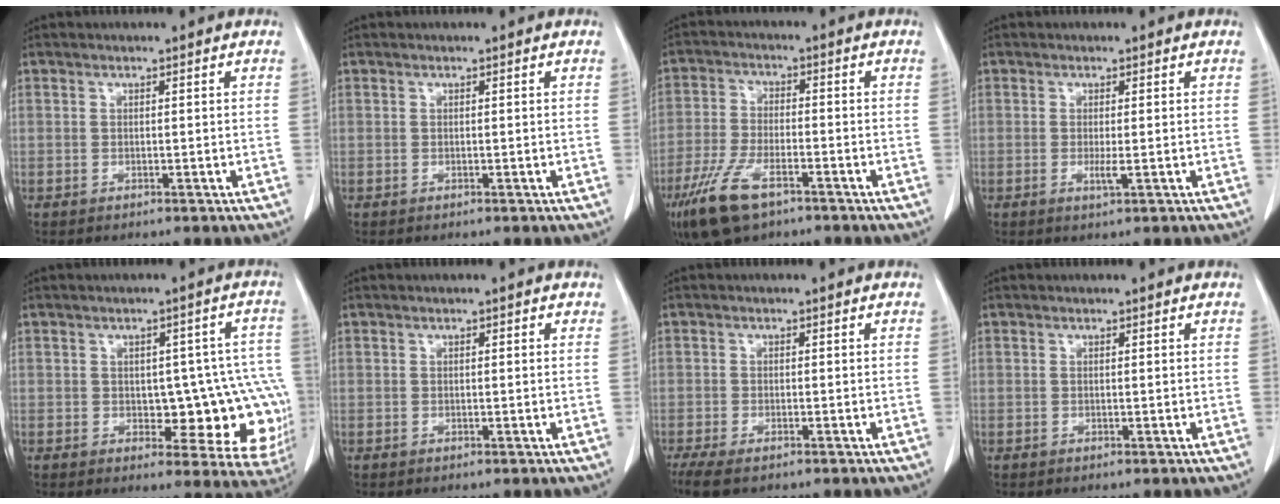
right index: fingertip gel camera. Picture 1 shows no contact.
{"total": 0.0}
{"total": 9.9, "force": [-6.1, 3.4, 7.1], "torque": [-0.151, -0.017, -0.109]}
{"total": 1.6, "force": [-0.3, 0.1, 1.5], "torque": [-0.031, -0.005, -0.003]}
{"total": 13.5, "force": [-2.0, 6.5, 11.7], "torque": [-0.090, 0.025, -0.008]}
{"total": 0.6, "force": [0.2, 0.3, 0.5], "torque": [-0.008, 0.003, 0.001]}
{"total": 5.2, "force": [-3.9, 1.6, 3.2], "torque": [-0.059, -0.015, -0.061]}
{"total": 0.0}